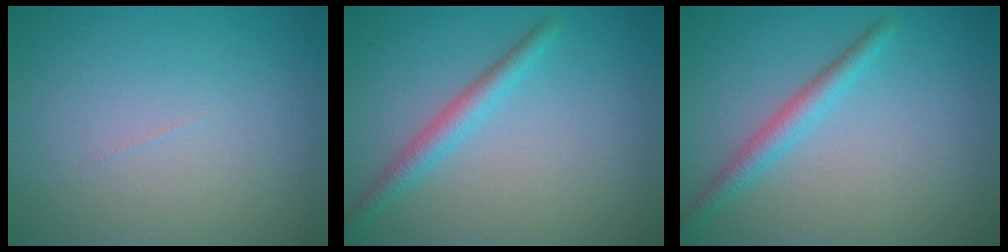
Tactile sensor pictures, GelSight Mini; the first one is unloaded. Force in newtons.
{"total": 2.3, "press": 2.3, "slide": 0.0}
{"total": 2.3, "press": 2.3, "slide": 0.0}